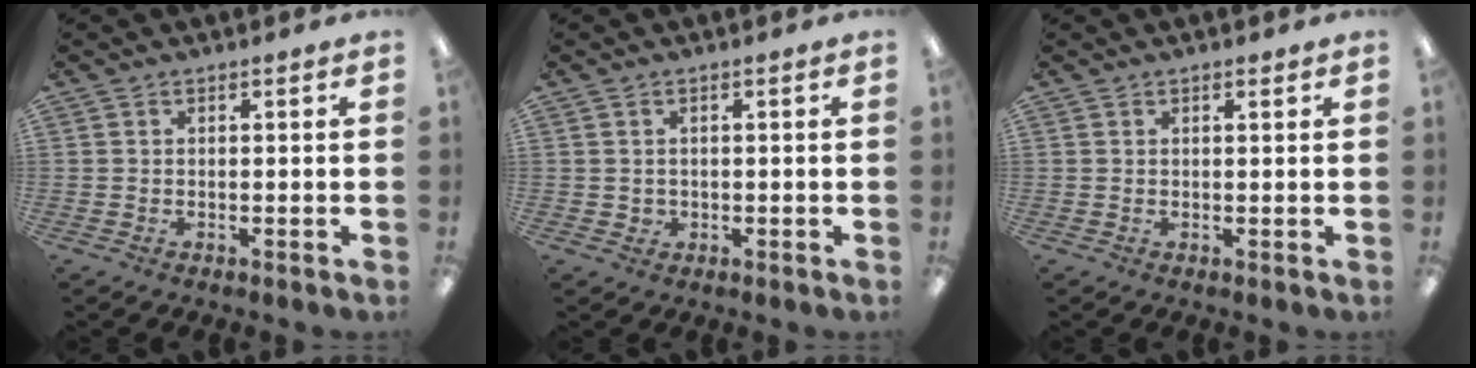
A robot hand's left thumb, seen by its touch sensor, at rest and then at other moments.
{"total": 1.6, "force": [0.6, 1.4, 0.5], "torque": [-0.012, 0.003, 0.010]}
{"total": 0.8, "force": [0.7, 0.2, 0.4], "torque": [-0.010, -0.001, 0.013]}